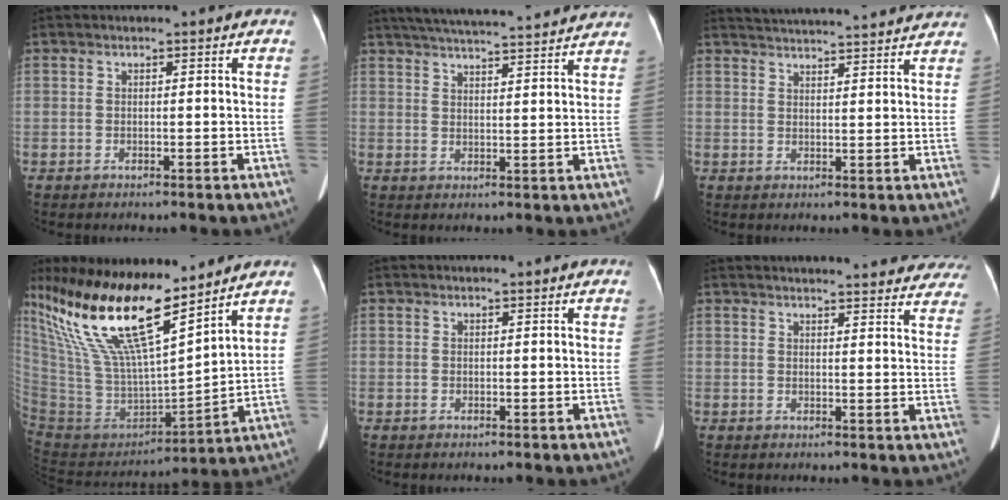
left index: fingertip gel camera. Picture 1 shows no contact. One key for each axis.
{"total": 20.0, "fx": 18.4, "fy": 1.5, "fz": 7.6, "tx": -0.126, "ty": 0.029, "tz": 0.248}
{"total": 18.4, "fx": 17.5, "fy": 1.1, "fz": 5.5, "tx": -0.087, "ty": 0.015, "tz": 0.229}
{"total": 21.6, "fx": 15.7, "fy": 4.0, "fz": 14.3, "tx": -0.298, "ty": 0.006, "tz": 0.302}
{"total": 1.9, "fx": 1.8, "fy": 0.1, "fz": 0.6, "tx": -0.008, "ty": 0.022, "tz": 0.023}
{"total": 27.2, "fx": 25.5, "fy": 5.1, "fz": 8.1, "tx": -0.119, "ty": -0.041, "tz": 0.289}